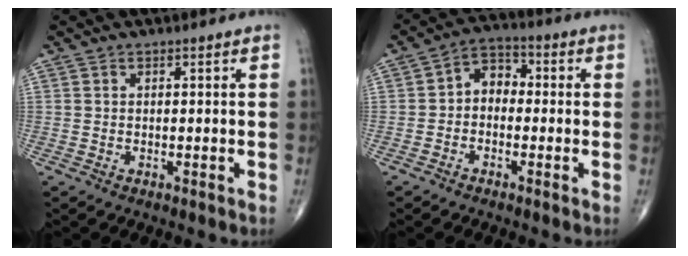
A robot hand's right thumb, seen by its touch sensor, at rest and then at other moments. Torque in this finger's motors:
{"motor_torque": [-0.18, 0.09, 0.41, -0.01, 0.05]}